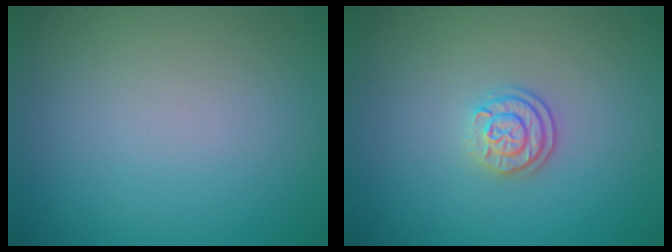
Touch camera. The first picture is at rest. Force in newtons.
{"total": 2.3, "press": 1.9, "slide": 1.2}